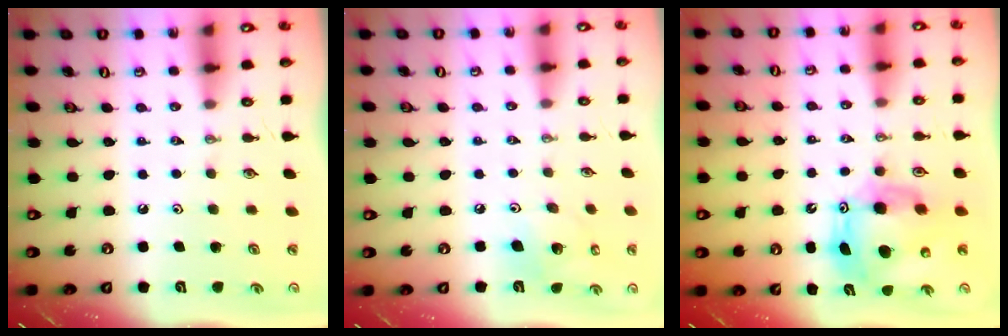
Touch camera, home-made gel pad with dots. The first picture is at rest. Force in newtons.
{"total": 9.3, "press": 9.2, "slide": 1.6}
{"total": 12.5, "press": 12.4, "slide": 1.2}